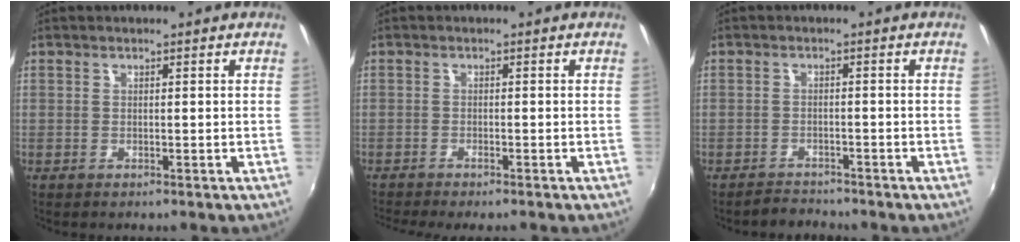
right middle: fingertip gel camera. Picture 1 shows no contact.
{"total": 3.0, "force": [-2.7, -0.1, 1.3], "torque": [-0.036, -0.014, -0.050]}
{"total": 2.9, "force": [-2.7, 0.9, -0.1], "torque": [-0.012, 0.003, -0.049]}